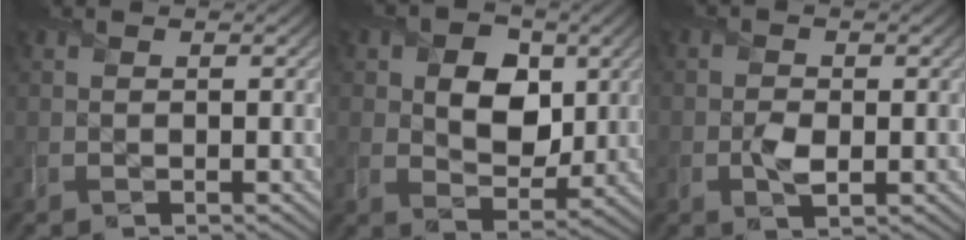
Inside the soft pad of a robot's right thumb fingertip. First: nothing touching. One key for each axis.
{"total": 7.8, "fx": 2.0, "fy": 5.6, "fz": 5.1, "tx": -0.095, "ty": 0.001, "tz": 0.026}
{"total": 2.5, "fx": -0.6, "fy": 1.7, "fz": 1.8, "tx": -0.036, "ty": -0.006, "tz": -0.011}